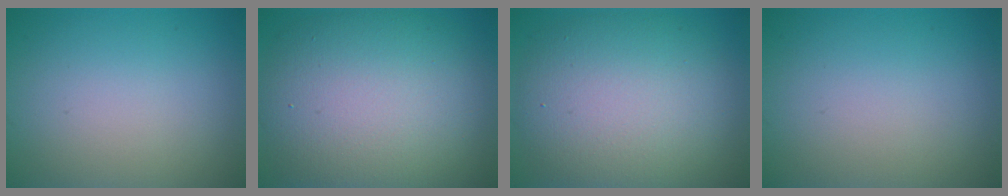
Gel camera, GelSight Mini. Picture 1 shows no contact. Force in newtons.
{"total": 12.4, "press": 12.4, "slide": 0.5}
{"total": 9.8, "press": 9.8, "slide": 0.8}
{"total": 0.0}